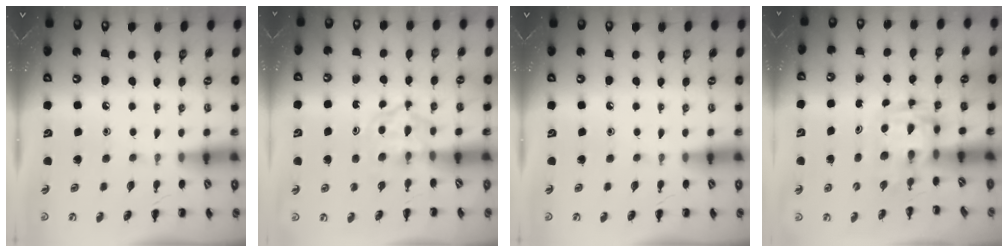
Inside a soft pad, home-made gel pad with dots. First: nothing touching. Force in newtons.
{"total": 4.5, "press": 4.5, "slide": 0.7}
{"total": 0.0}
{"total": 2.9, "press": 2.9, "slide": 0.5}